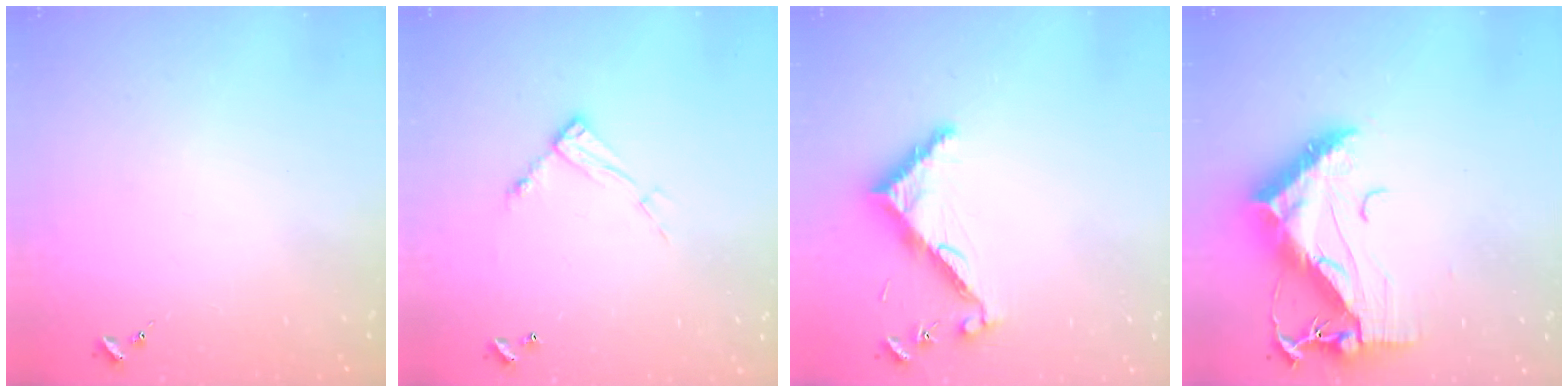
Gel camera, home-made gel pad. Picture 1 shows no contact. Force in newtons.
{"total": 10.4, "press": 10.3, "slide": 0.7}
{"total": 8.0, "press": 7.9, "slide": 0.4}
{"total": 19.1, "press": 19.0, "slide": 1.6}